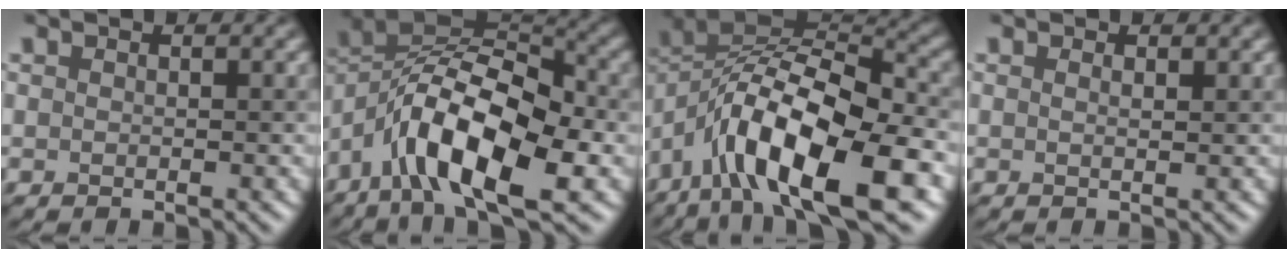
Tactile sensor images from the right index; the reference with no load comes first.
{"total": 12.0, "force": [-4.9, 4.6, 9.9], "torque": [-0.166, 0.012, -0.099]}
{"total": 13.1, "force": [-5.9, 4.4, 10.8], "torque": [-0.181, 0.006, -0.109]}
{"total": 0.5, "force": [0.3, 0.0, 0.4], "torque": [-0.009, 0.000, 0.005]}